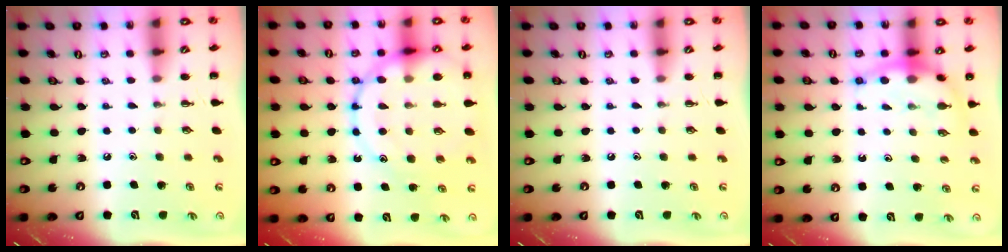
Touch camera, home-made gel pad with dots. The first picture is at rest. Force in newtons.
{"total": 21.0, "press": 20.8, "slide": 2.9}
{"total": 0.0}
{"total": 7.4, "press": 7.3, "slide": 1.2}